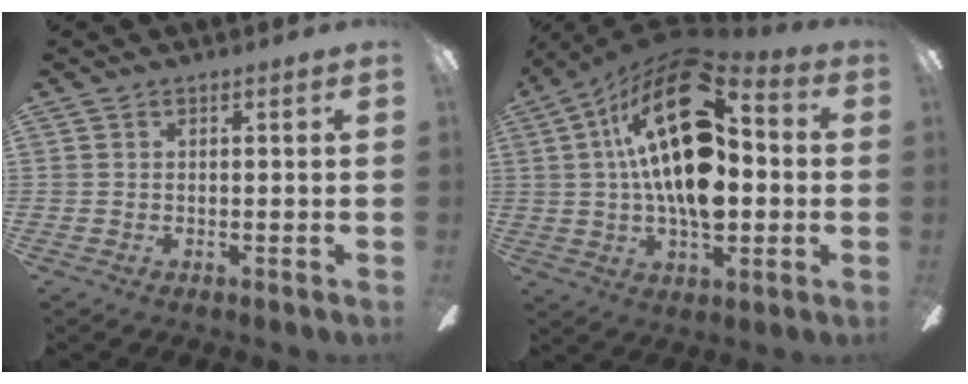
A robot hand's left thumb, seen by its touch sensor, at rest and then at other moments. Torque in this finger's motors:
{"motor_torque": [2.48, 2.53, 2.77, 0.00, 0.31]}